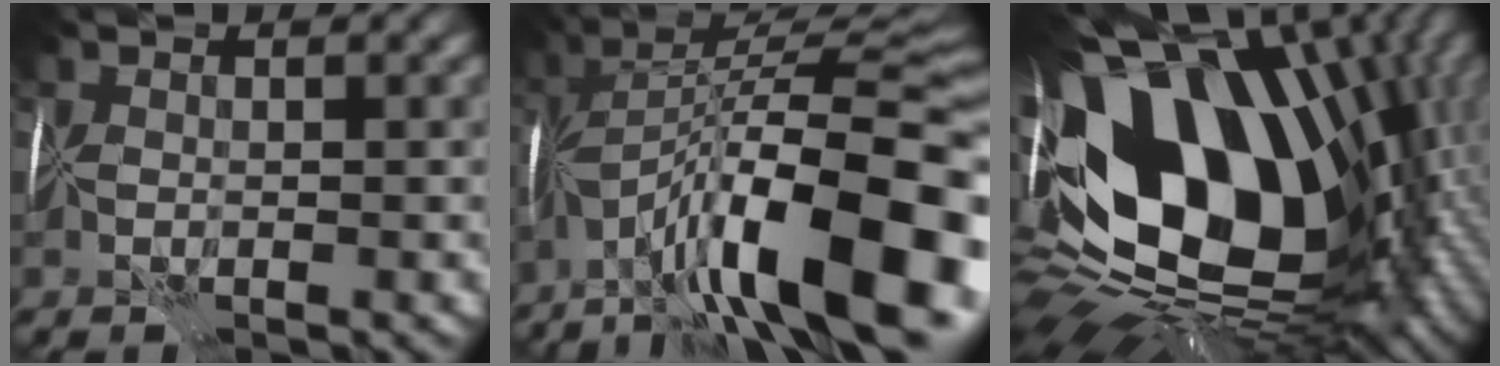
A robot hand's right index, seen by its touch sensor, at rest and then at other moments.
{"total": 16.5, "force": [-6.6, 4.9, 14.3], "torque": [-0.208, 0.035, -0.123]}
{"total": 18.5, "force": [0.9, 11.9, 14.1], "torque": [-0.274, -0.041, 0.039]}